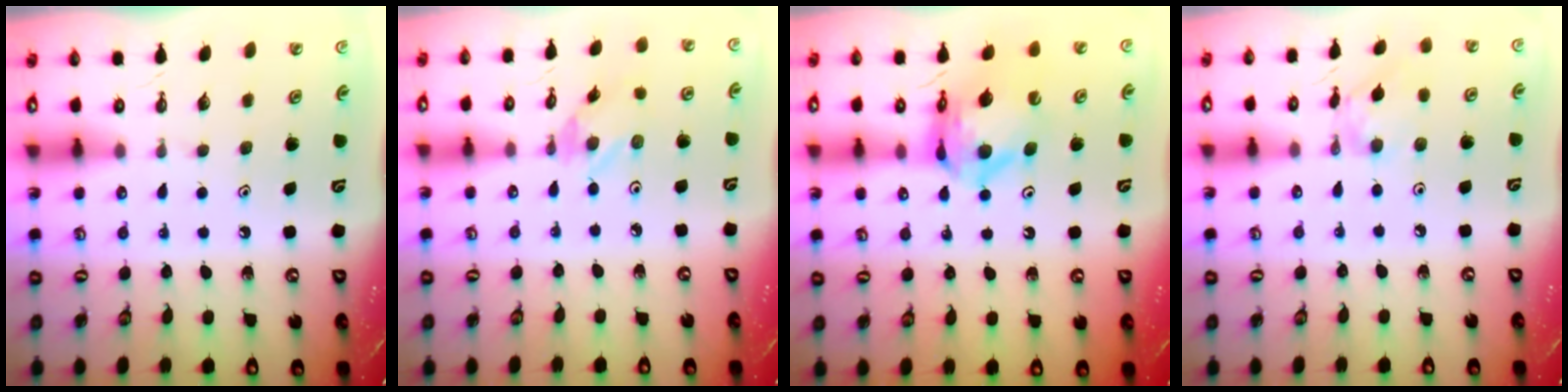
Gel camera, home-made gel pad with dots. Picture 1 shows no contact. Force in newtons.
{"total": 1.5, "press": 1.5, "slide": 0.0}
{"total": 11.5, "press": 11.4, "slide": 1.3}
{"total": 5.4, "press": 5.4, "slide": 0.4}